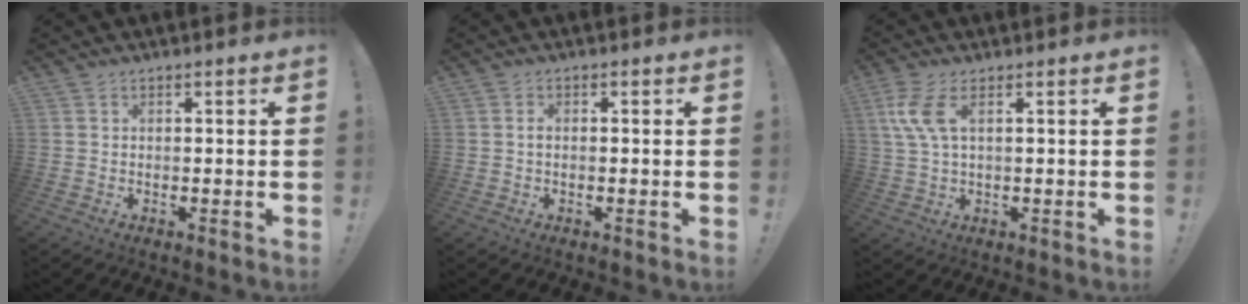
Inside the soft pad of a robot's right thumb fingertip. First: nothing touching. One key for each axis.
{"total": 1.0, "fx": -0.3, "fy": 0.5, "fz": 0.8, "tx": -0.016, "ty": 0.002, "tz": -0.005}
{"total": 7.5, "fx": 2.4, "fy": 2.8, "fz": 6.5, "tx": -0.134, "ty": -0.004, "tz": 0.046}